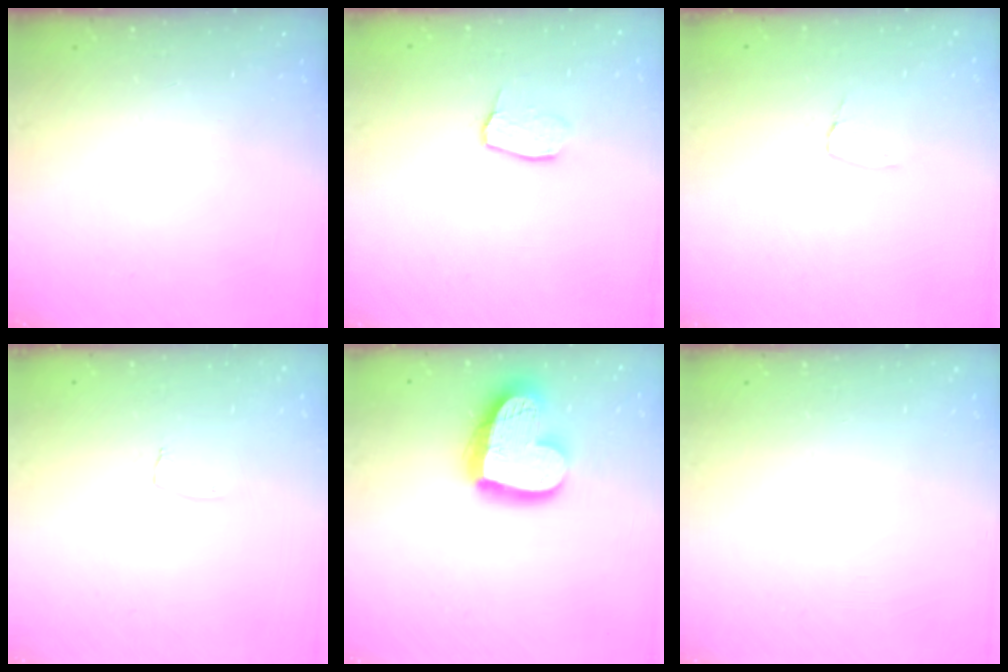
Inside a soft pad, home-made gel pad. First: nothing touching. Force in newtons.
{"total": 5.6, "press": 5.6, "slide": 0.4}
{"total": 2.6, "press": 2.6, "slide": 0.2}
{"total": 3.0, "press": 3.0, "slide": 0.2}
{"total": 20.0, "press": 20.0, "slide": 1.7}
{"total": 0.0}